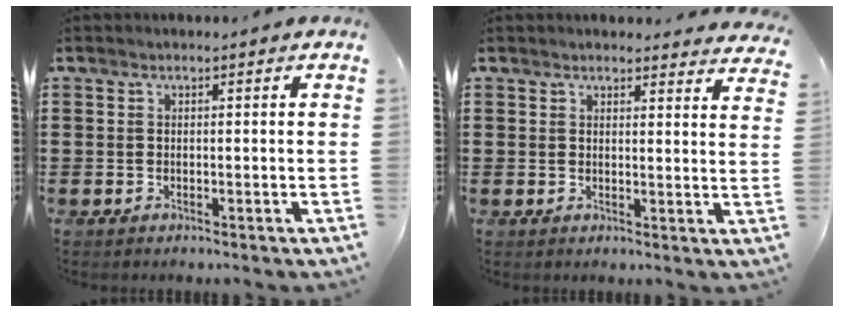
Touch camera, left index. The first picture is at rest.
{"total": 2.5, "force": [2.5, 0.5, 0.0], "torque": [0.001, -0.012, 0.046]}